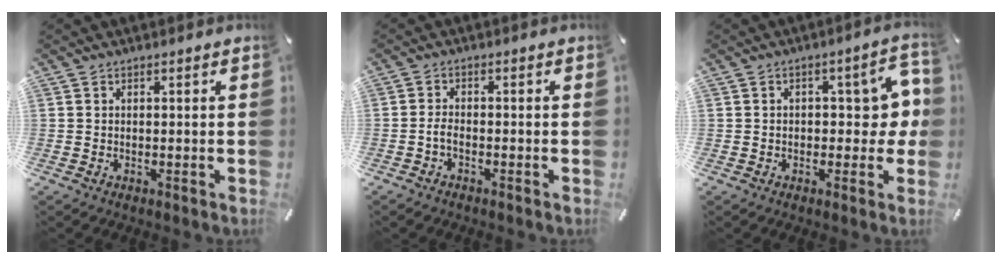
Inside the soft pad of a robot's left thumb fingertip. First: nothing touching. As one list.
[{"total": 2.2, "force": [-1.2, 0.8, 1.6], "torque": [-0.035, 0.003, -0.025]}, {"total": 8.2, "force": [0.1, 4.6, 6.7], "torque": [-0.089, 0.008, -0.005]}]